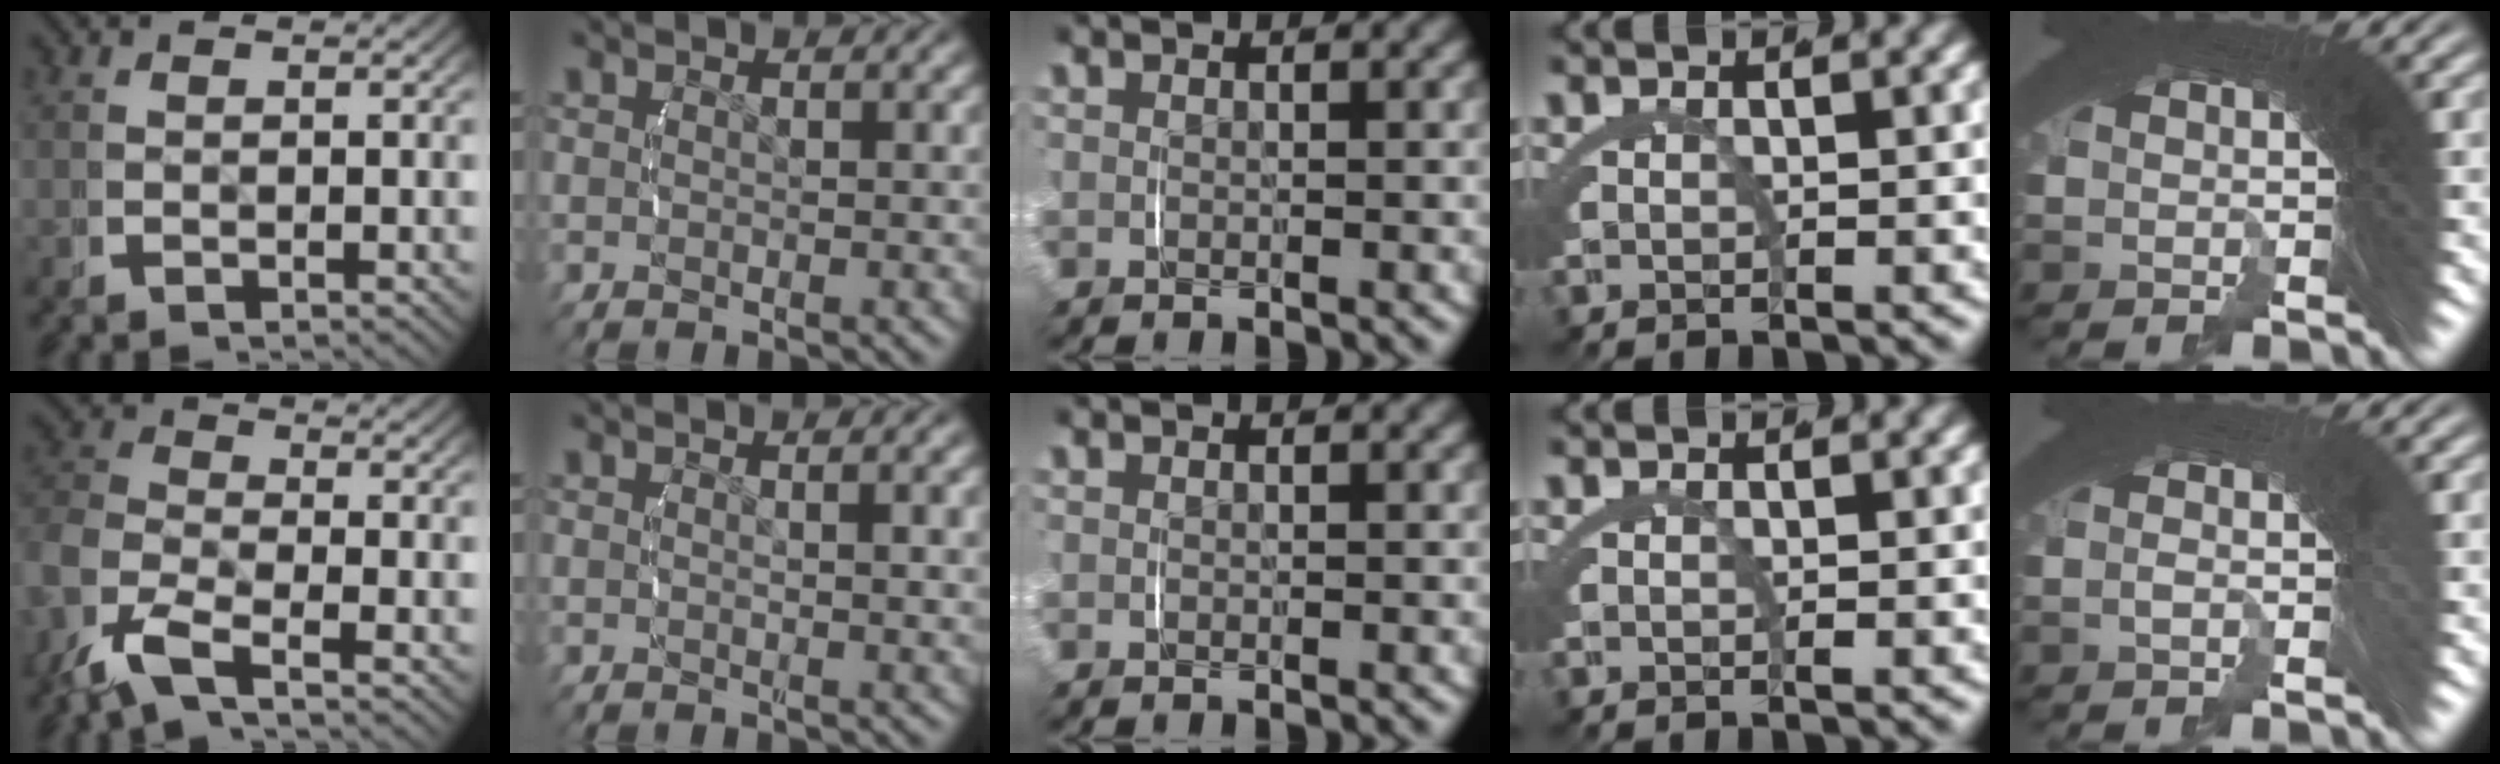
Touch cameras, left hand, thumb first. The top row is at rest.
{"thumb": {"total": 6.2, "force": [-2.3, 3.8, 4.3], "torque": [-0.107, -0.018, -0.044]}, "index": {"total": 1.3, "force": [0.6, -0.3, 1.1], "torque": [-0.014, -0.003, 0.013]}, "little": {"total": 1.3, "force": [-1.0, -0.5, 0.7], "torque": [-0.006, 0.011, -0.019]}}